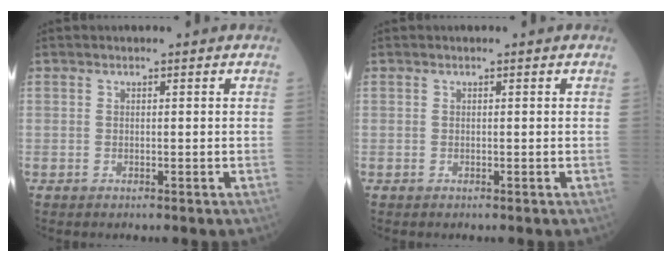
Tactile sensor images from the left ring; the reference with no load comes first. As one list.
[{"total": 0.0}]